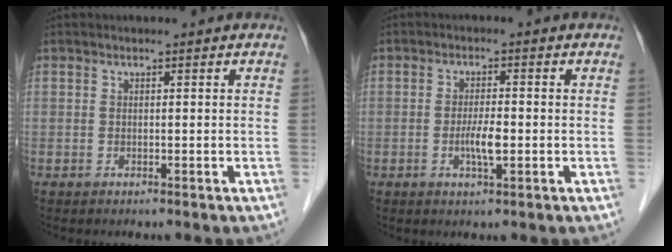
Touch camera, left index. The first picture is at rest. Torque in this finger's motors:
{"motor_torque": [0.72, 0.42, 0.07, 0.02]}